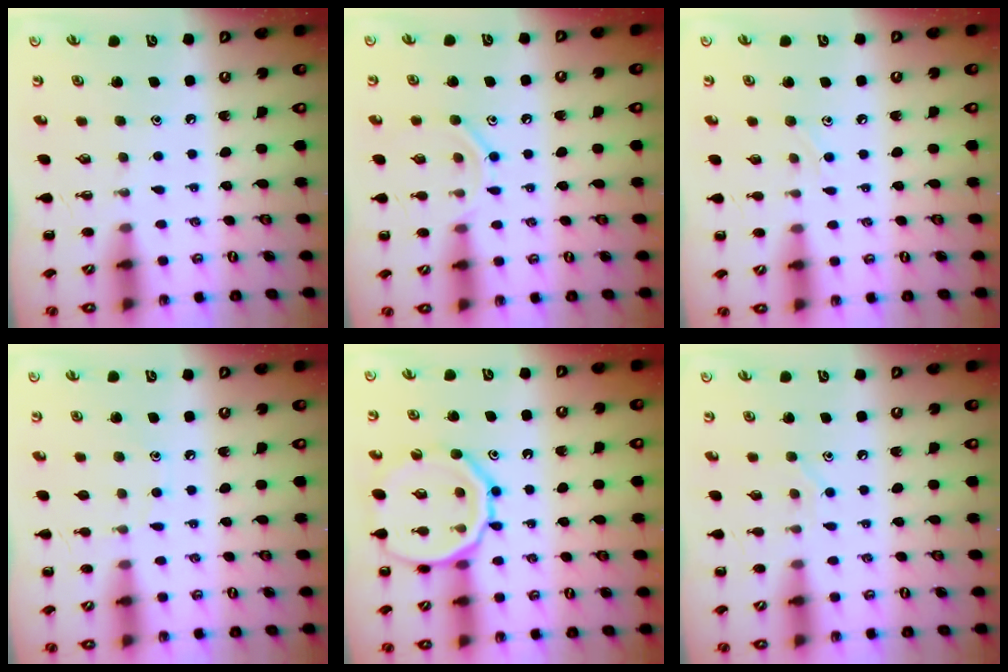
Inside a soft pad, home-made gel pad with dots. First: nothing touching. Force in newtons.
{"total": 8.5, "press": 8.3, "slide": 1.6}
{"total": 4.0, "press": 3.7, "slide": 1.4}
{"total": 6.5, "press": 6.1, "slide": 2.3}
{"total": 16.7, "press": 16.6, "slide": 1.9}
{"total": 5.6, "press": 5.5, "slide": 1.1}